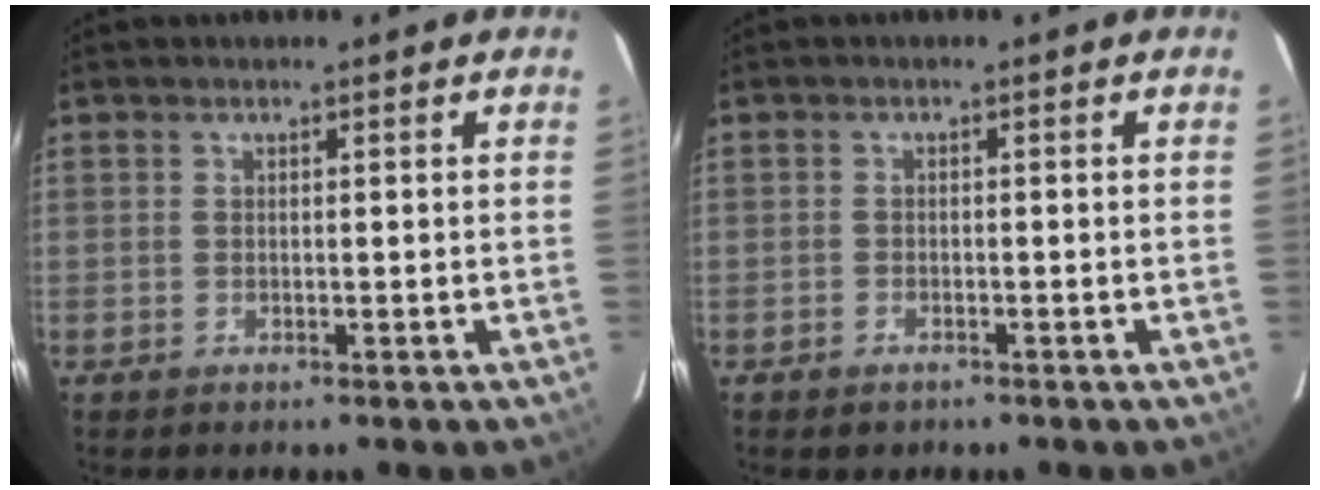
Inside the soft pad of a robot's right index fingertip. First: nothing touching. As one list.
[{"total": 1.5, "force": [-1.0, 1.0, 0.4], "torque": [-0.009, 0.001, -0.015]}]